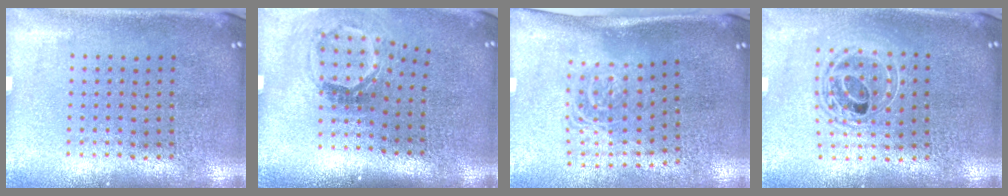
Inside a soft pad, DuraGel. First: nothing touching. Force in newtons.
{"total": 1.9, "press": 1.2, "slide": 1.4}
{"total": 1.6, "press": 1.2, "slide": 1.1}
{"total": 1.6, "press": 1.4, "slide": 0.9}